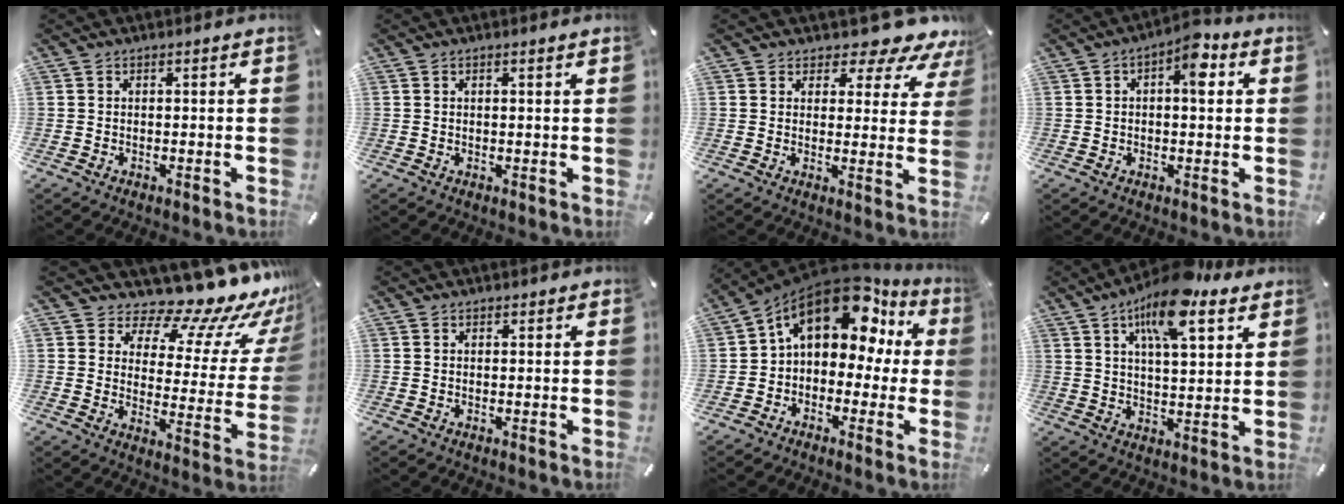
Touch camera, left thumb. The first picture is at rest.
{"total": 0.8, "force": [0.5, 0.0, 0.6], "torque": [-0.011, -0.002, 0.010]}
{"total": 8.0, "force": [6.5, 3.4, 3.0], "torque": [-0.038, -0.059, 0.111]}
{"total": 6.8, "force": [1.9, 3.4, 5.5], "torque": [-0.063, -0.005, 0.022]}
{"total": 15.4, "force": [13.5, 4.7, 5.8], "torque": [-0.078, -0.124, 0.216]}
{"total": 0.7, "force": [0.5, 0.5, 0.1], "torque": [-0.001, 0.000, 0.011]}
{"total": 16.3, "force": [7.5, 10.2, 10.3], "torque": [-0.153, -0.041, 0.126]}
{"total": 14.7, "force": [9.3, 5.5, 10.0], "torque": [-0.164, -0.030, 0.157]}